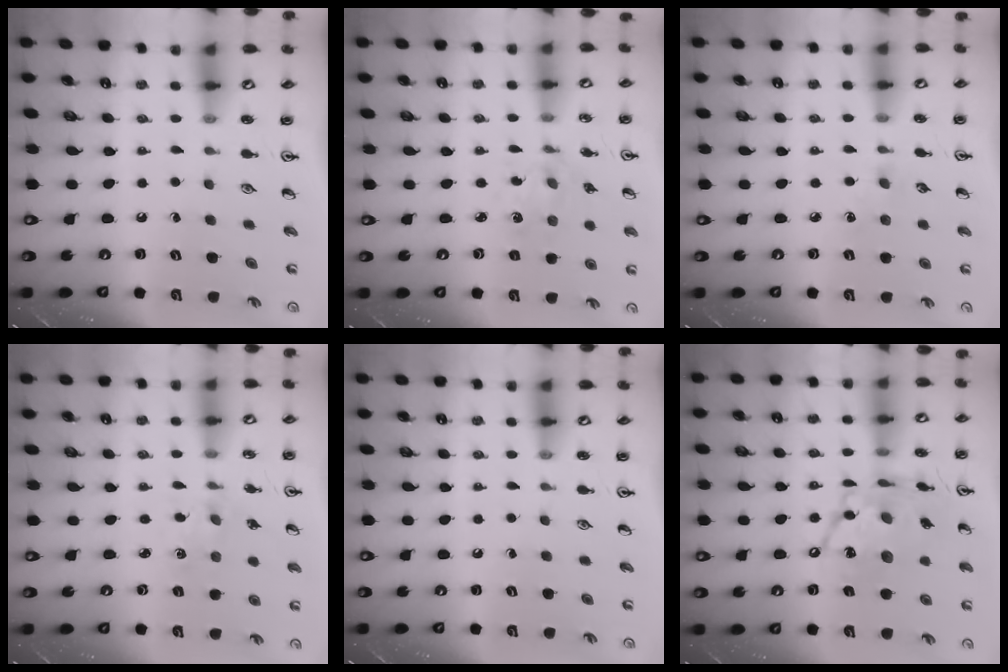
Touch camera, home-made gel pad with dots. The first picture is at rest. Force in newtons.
{"total": 2.0, "press": 2.0, "slide": 0.3}
{"total": 3.0, "press": 2.9, "slide": 0.4}
{"total": 0.7, "press": 0.7, "slide": 0.2}
{"total": 0.0}
{"total": 16.8, "press": 16.7, "slide": 1.5}